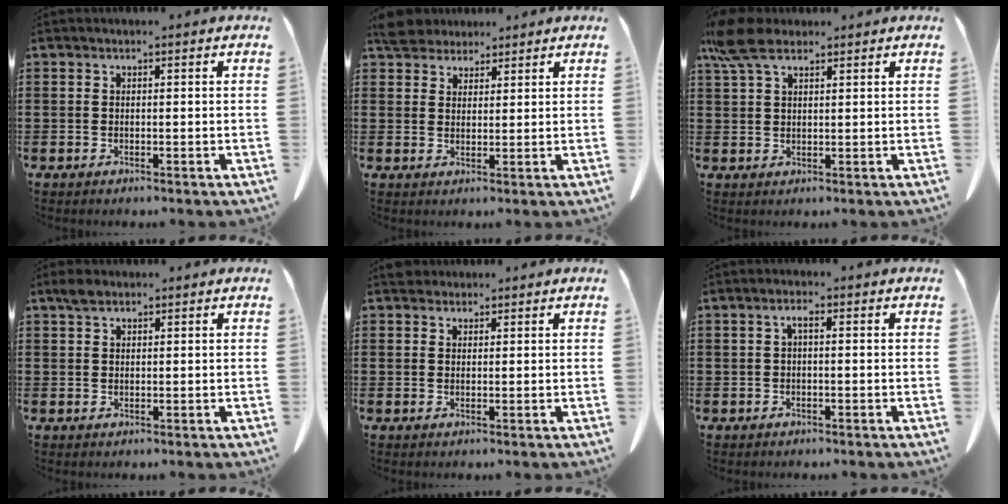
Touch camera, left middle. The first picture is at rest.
{"total": 4.3, "force": [3.9, 1.5, 0.7], "torque": [-0.022, -0.004, 0.076]}
{"total": 6.4, "force": [4.0, 2.6, 4.3], "torque": [-0.109, -0.003, 0.072]}
{"total": 2.0, "force": [1.4, 0.9, 1.1], "torque": [-0.027, 0.004, 0.026]}
{"total": 2.1, "force": [1.7, 1.0, 0.4], "torque": [-0.006, 0.001, 0.033]}
{"total": 1.6, "force": [-0.2, 0.3, 1.5], "torque": [-0.030, 0.002, -0.005]}